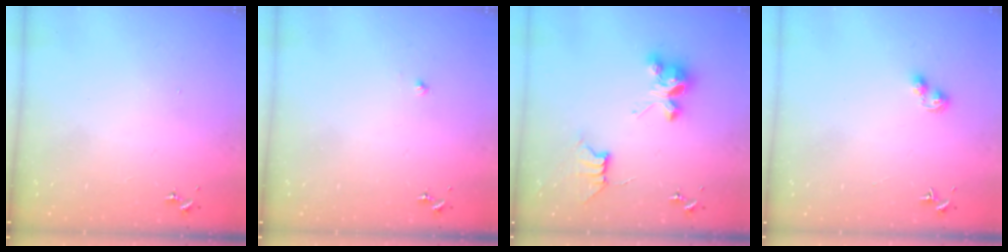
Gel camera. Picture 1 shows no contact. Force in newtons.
{"total": 2.0, "press": 2.0, "slide": 0.2}
{"total": 9.5, "press": 9.5, "slide": 0.7}
{"total": 3.4, "press": 3.4, "slide": 0.4}